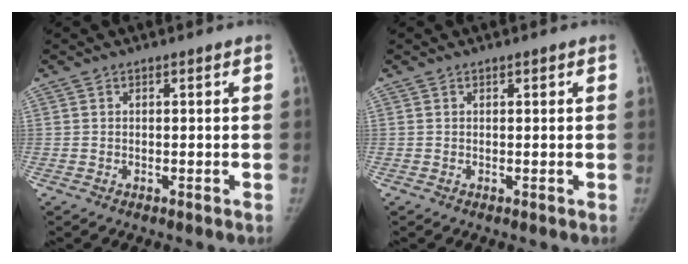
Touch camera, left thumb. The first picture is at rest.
{"total": 0.5, "force": [0.3, 0.2, 0.4], "torque": [-0.002, 0.000, 0.004]}